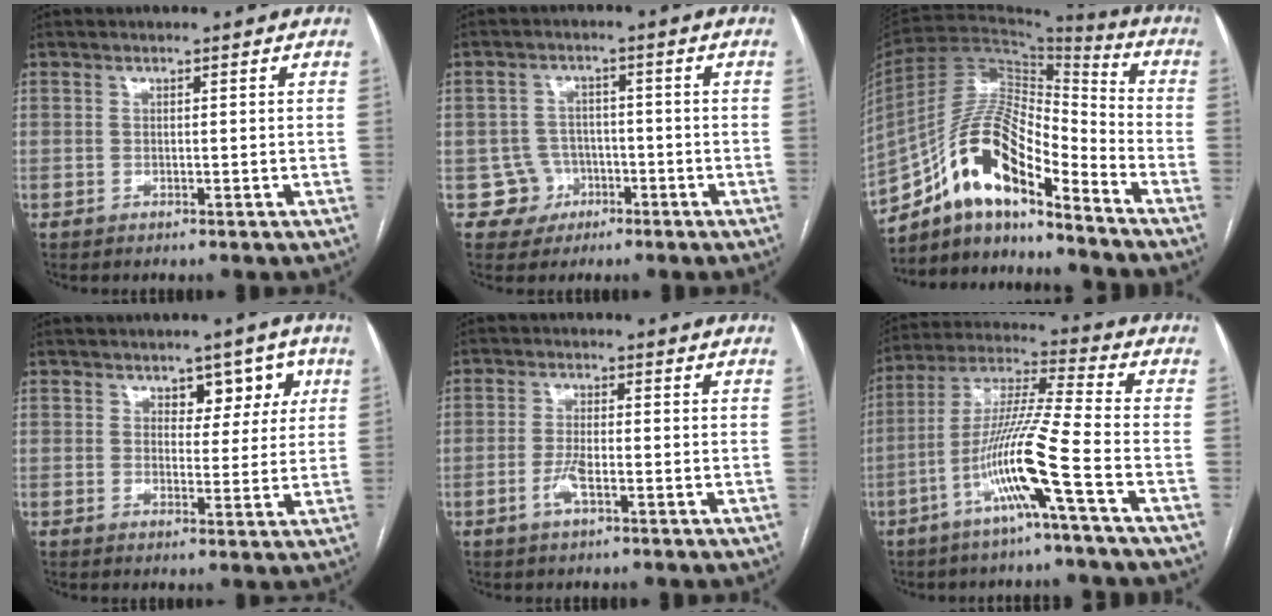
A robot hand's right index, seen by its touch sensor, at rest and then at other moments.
{"total": 4.8, "force": [-1.8, 4.5, -0.2], "torque": [0.013, 0.016, -0.025]}
{"total": 15.7, "force": [-10.5, 3.9, 10.9], "torque": [-0.204, 0.031, -0.185]}
{"total": 5.3, "force": [2.4, 3.4, 3.2], "torque": [-0.024, 0.012, 0.031]}
{"total": 3.4, "force": [-1.4, 0.7, 3.1], "torque": [-0.065, -0.001, -0.026]}
{"total": 12.7, "force": [-5.3, -1.6, 11.4], "torque": [-0.224, 0.001, -0.103]}